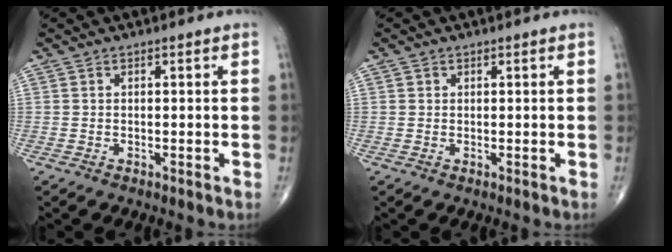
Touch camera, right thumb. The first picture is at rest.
{"total": 0.5, "force": [0.2, 0.5, 0.1], "torque": [0.003, 0.001, 0.003]}